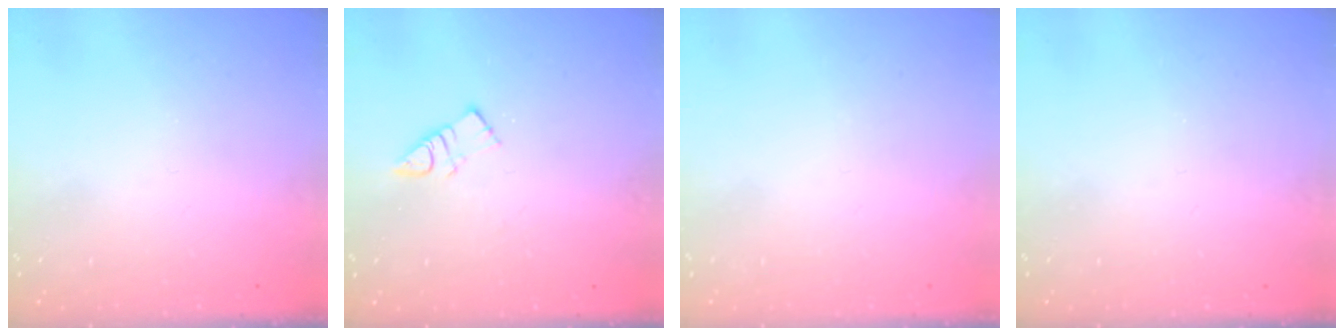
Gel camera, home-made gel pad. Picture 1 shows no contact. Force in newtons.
{"total": 5.6, "press": 5.6, "slide": 0.1}
{"total": 1.8, "press": 1.7, "slide": 0.1}
{"total": 0.0}